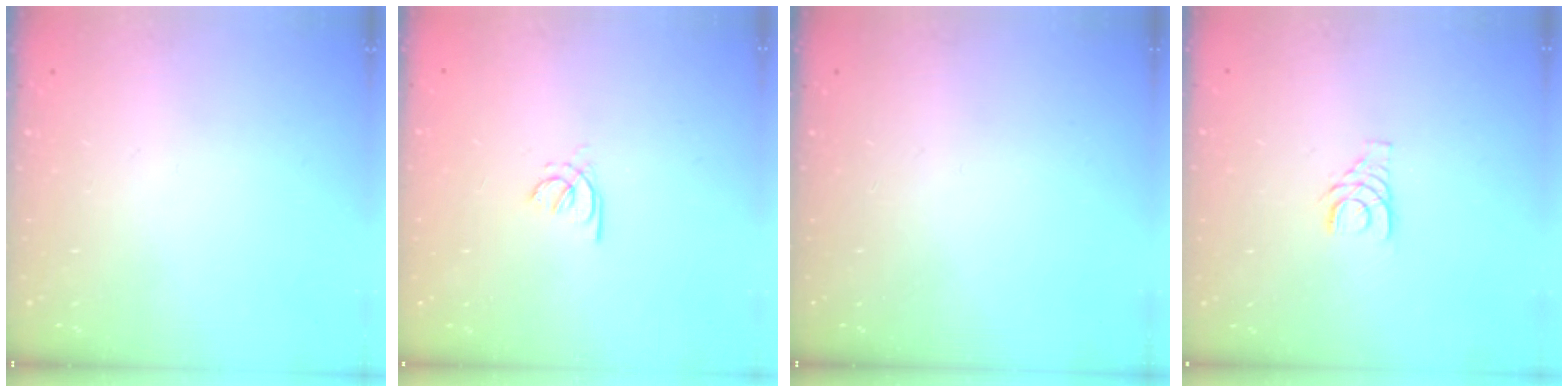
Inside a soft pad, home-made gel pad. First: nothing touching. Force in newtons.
{"total": 1.4, "press": 1.3, "slide": 0.4}
{"total": 0.0}
{"total": 4.4, "press": 4.3, "slide": 0.4}